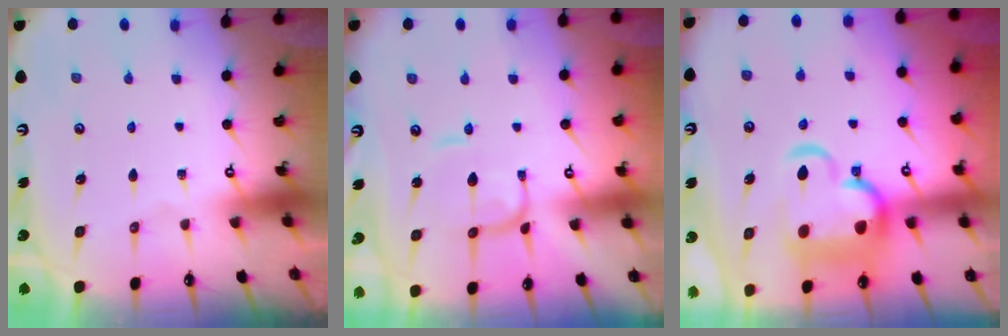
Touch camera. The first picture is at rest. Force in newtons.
{"total": 0.0}
{"total": 8.6, "press": 8.4, "slide": 2.0}